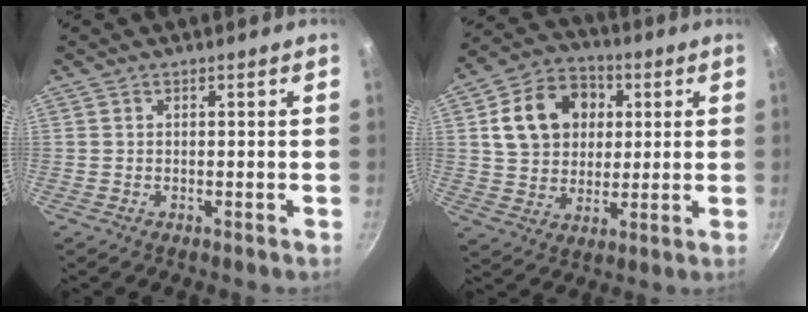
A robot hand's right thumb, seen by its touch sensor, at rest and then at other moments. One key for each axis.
{"total": 15.4, "fx": 3.7, "fy": 12.3, "fz": 8.6, "tx": -0.120, "ty": 0.015, "tz": 0.058}